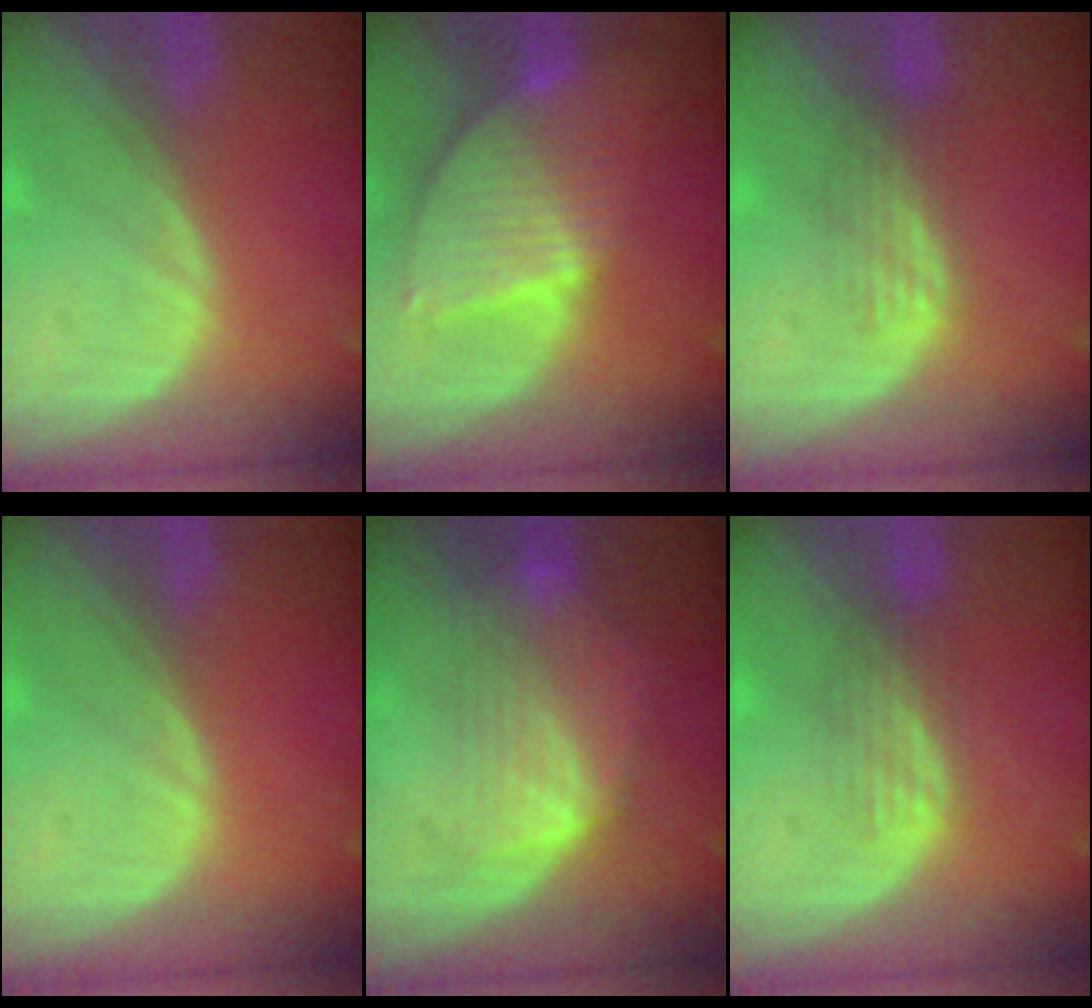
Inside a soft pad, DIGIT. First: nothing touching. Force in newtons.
{"total": 9.1, "press": 7.7, "slide": 4.8}
{"total": 3.5, "press": 3.5, "slide": 0.0}
{"total": 0.0}
{"total": 7.3, "press": 7.2, "slide": 1.3}
{"total": 3.4, "press": 3.4, "slide": 0.2}